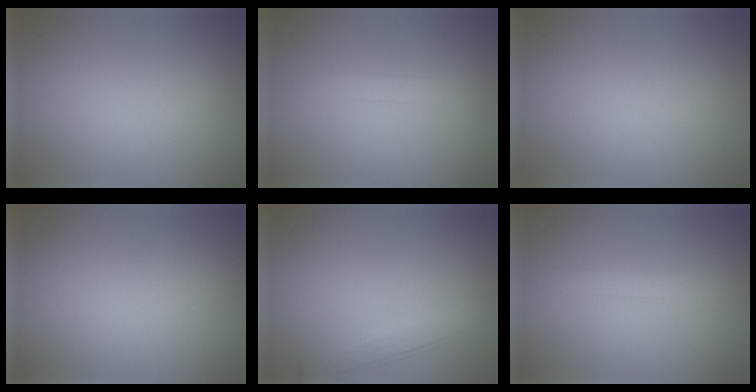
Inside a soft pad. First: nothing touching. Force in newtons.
{"total": 1.1, "press": 1.1, "slide": 0.0}
{"total": 0.0}
{"total": 0.0}
{"total": 2.9, "press": 2.9, "slide": 0.1}
{"total": 1.1, "press": 1.1, "slide": 0.0}